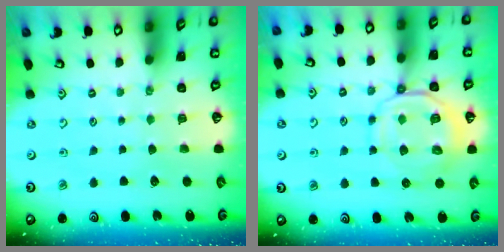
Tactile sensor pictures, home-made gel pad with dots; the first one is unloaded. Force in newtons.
{"total": 10.4, "press": 10.4, "slide": 1.2}